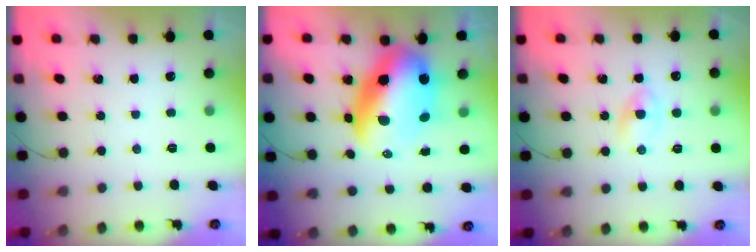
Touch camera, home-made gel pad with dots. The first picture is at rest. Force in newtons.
{"total": 16.2, "press": 15.9, "slide": 3.1}
{"total": 1.9, "press": 1.7, "slide": 0.8}